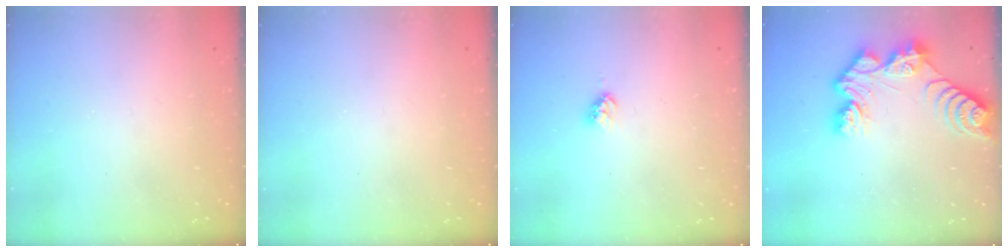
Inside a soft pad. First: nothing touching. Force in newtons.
{"total": 0.0}
{"total": 3.2, "press": 3.2, "slide": 0.5}
{"total": 11.8, "press": 11.7, "slide": 1.1}